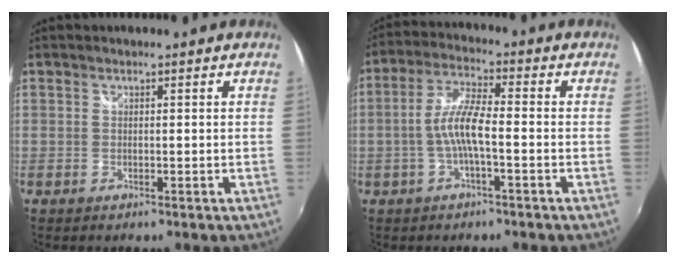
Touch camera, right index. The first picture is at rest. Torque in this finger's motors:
{"motor_torque": [1.18, -0.46, 0.63, 0.17]}